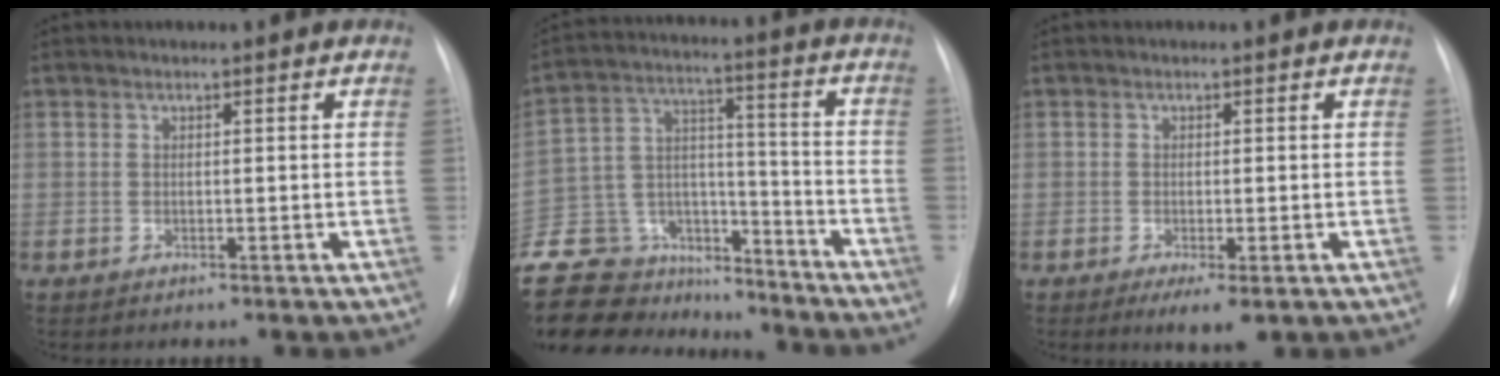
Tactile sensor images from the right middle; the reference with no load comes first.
{"total": 21.3, "force": [-18.0, 9.9, 5.6], "torque": [-0.143, 0.060, -0.286]}
{"total": 3.3, "force": [-1.6, 0.8, 2.7], "torque": [-0.042, -0.007, -0.018]}